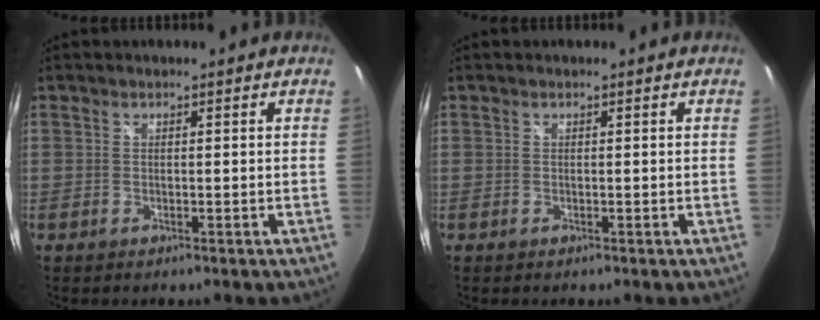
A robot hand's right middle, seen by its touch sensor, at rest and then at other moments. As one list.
[{"total": 0.0}]